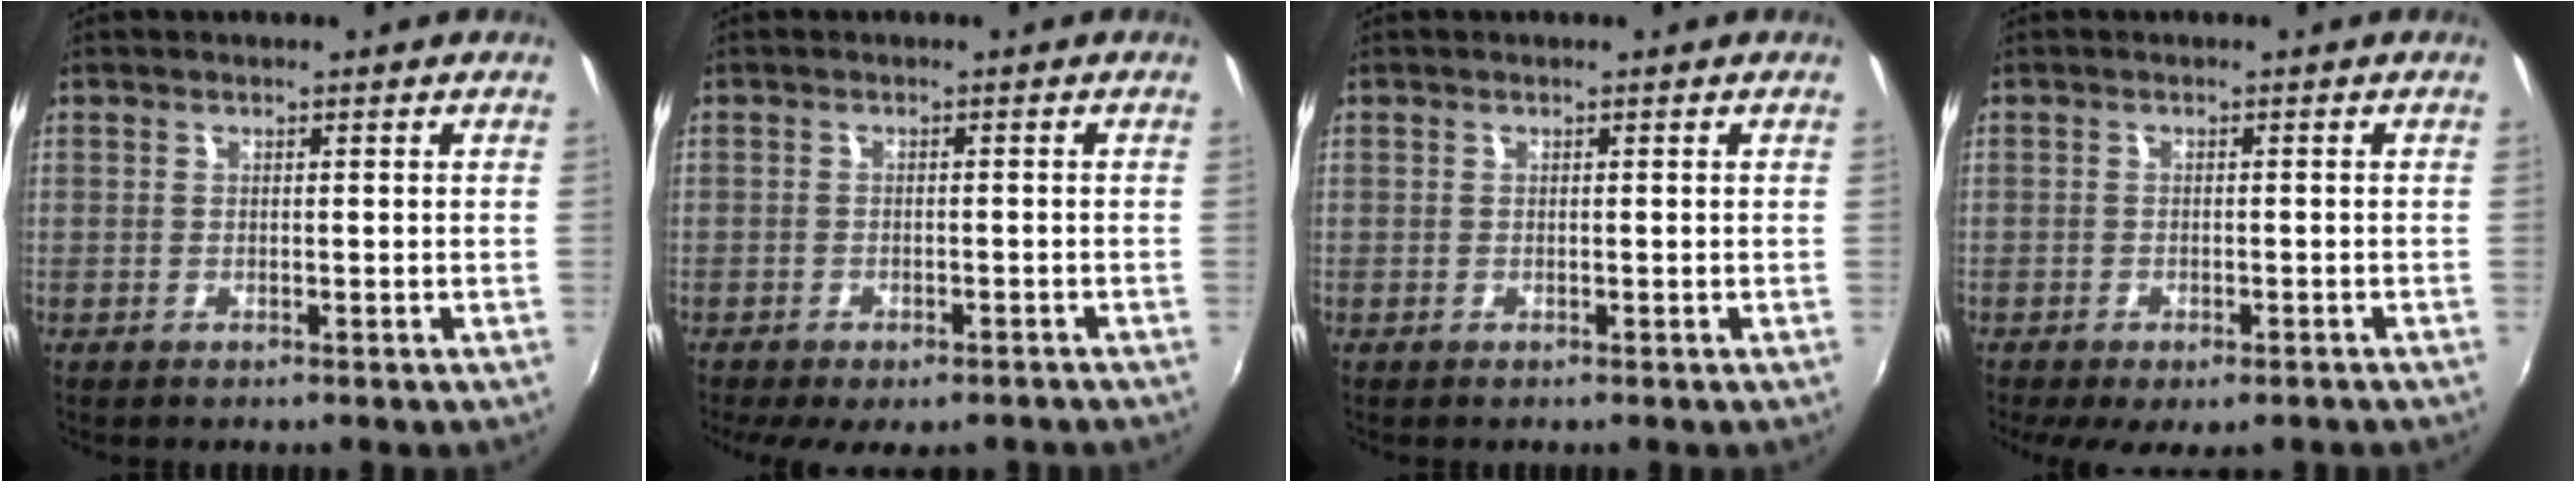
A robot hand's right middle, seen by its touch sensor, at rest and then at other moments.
{"total": 8.3, "force": [-6.3, 3.2, 4.4], "torque": [-0.100, -0.028, -0.087]}
{"total": 0.0}
{"total": 6.6, "force": [-4.6, 2.7, 3.9], "torque": [-0.090, -0.028, -0.069]}